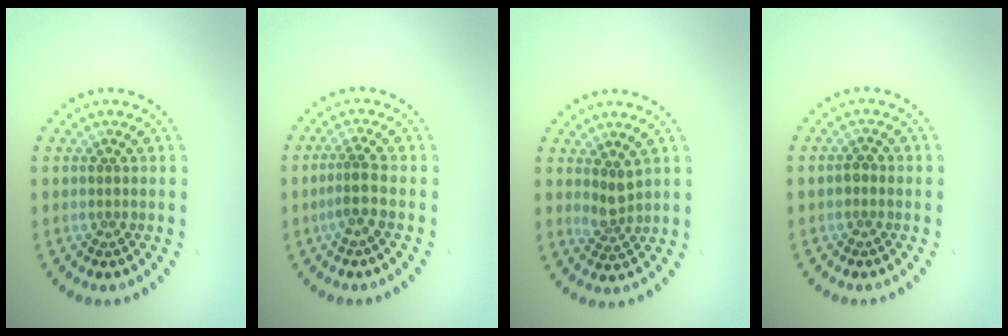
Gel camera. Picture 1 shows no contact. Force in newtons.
{"total": 1.8, "press": 1.3, "slide": 1.2}
{"total": 1.7, "press": 1.4, "slide": 1.0}
{"total": 0.8, "press": 0.8, "slide": 0.2}